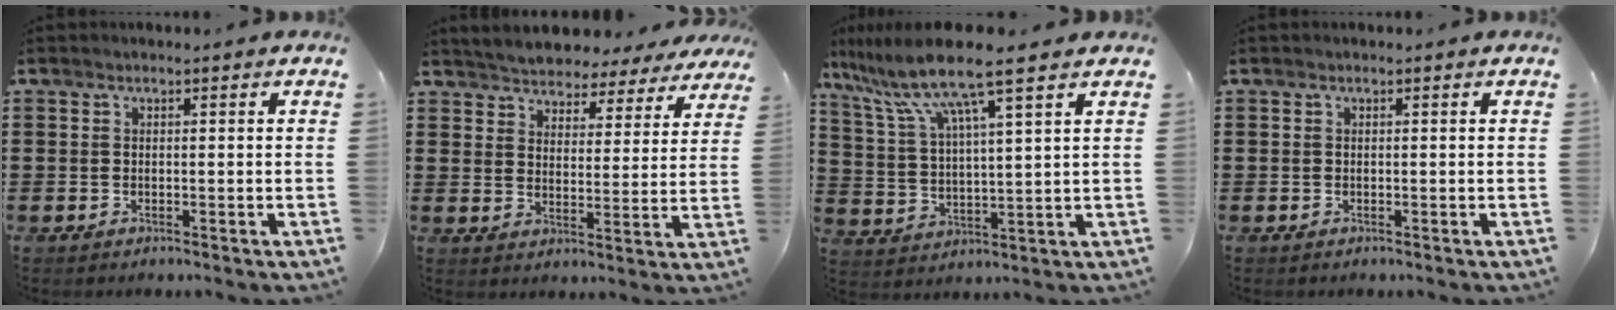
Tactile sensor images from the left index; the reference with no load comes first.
{"total": 4.3, "force": [4.3, 0.3, -0.5], "torque": [-0.018, -0.033, 0.072]}
{"total": 10.3, "force": [7.9, 0.5, 6.6], "torque": [-0.154, -0.031, 0.133]}
{"total": 0.0}